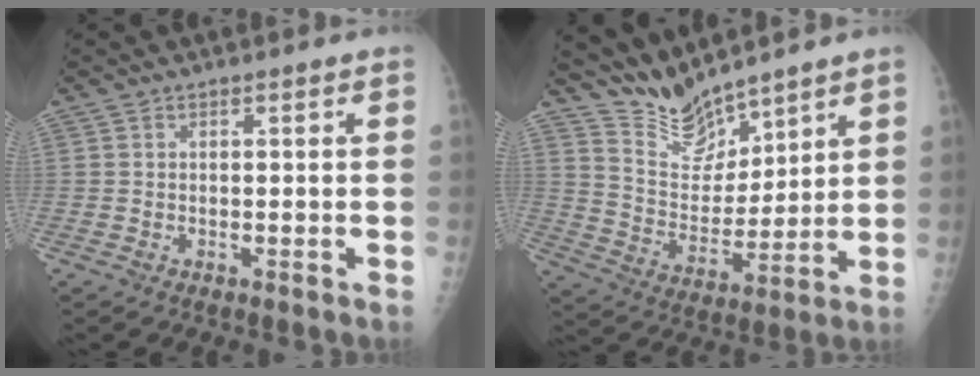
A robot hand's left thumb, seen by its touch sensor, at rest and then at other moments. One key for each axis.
{"total": 10.2, "fx": 9.6, "fy": 2.6, "fz": 2.4, "tx": -0.022, "ty": -0.067, "tz": 0.196}